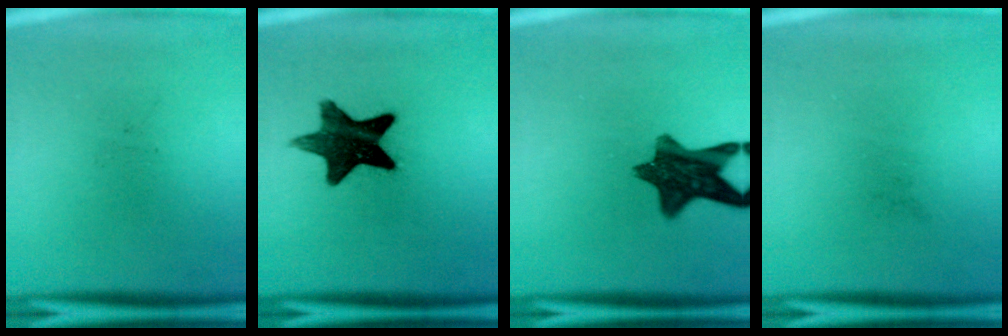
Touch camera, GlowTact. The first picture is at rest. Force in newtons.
{"total": 13.6}
{"total": 11.2}
{"total": 0.0}